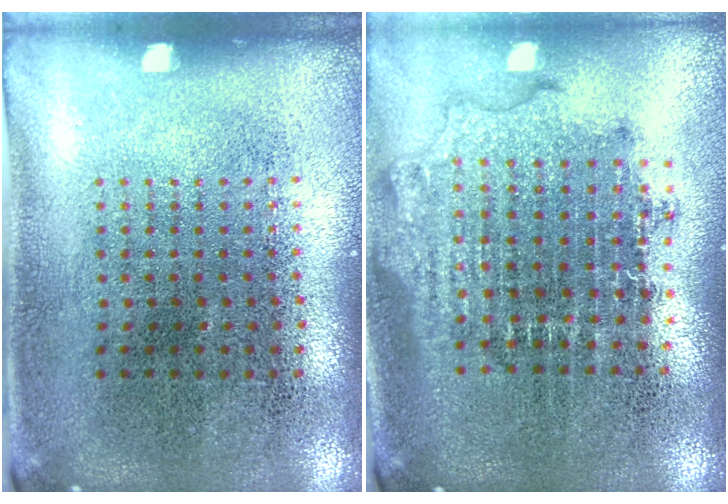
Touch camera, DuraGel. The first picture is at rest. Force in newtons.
{"total": 1.9, "press": 1.5, "slide": 1.1}